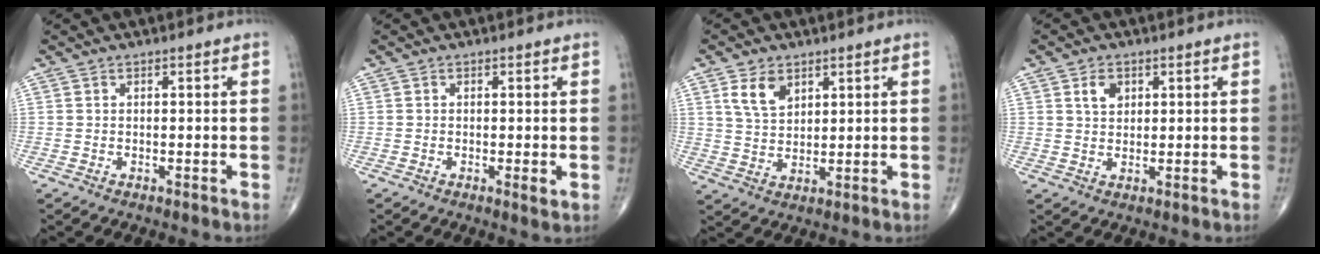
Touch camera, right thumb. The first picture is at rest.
{"total": 1.4, "force": [-0.3, 0.3, 1.4], "torque": [-0.025, -0.006, -0.008]}
{"total": 6.1, "force": [3.1, 3.7, 3.6], "torque": [-0.054, -0.018, 0.064]}
{"total": 3.5, "force": [1.5, 2.4, 2.0], "torque": [-0.025, -0.007, 0.026]}